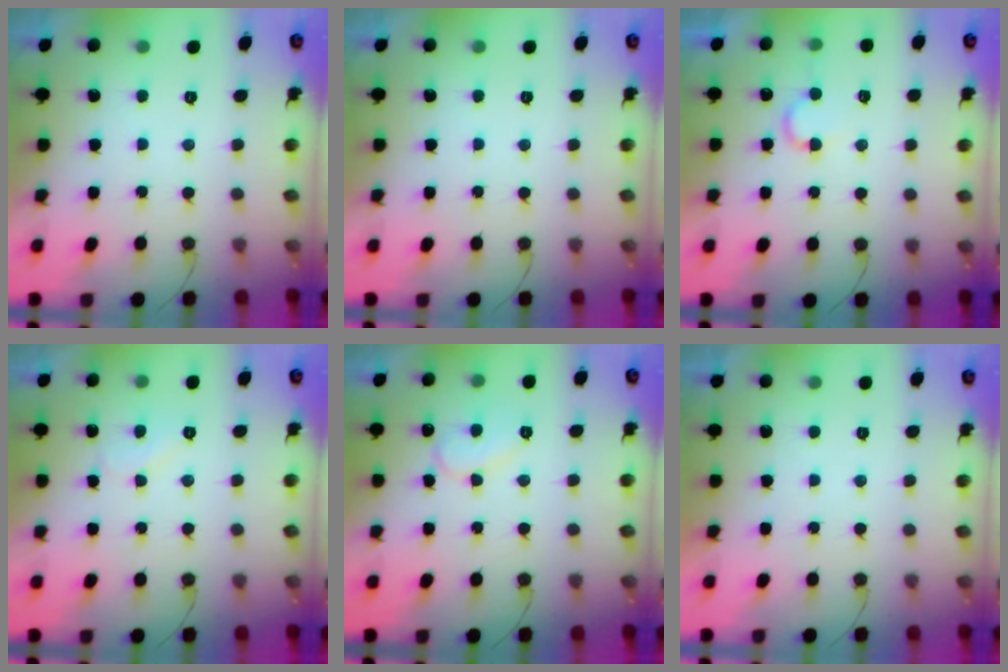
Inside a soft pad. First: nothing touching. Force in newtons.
{"total": 0.0}
{"total": 6.1, "press": 6.0, "slide": 0.6}
{"total": 4.9, "press": 4.9, "slide": 0.5}
{"total": 9.0, "press": 9.0, "slide": 0.7}
{"total": 1.7, "press": 1.7, "slide": 0.0}